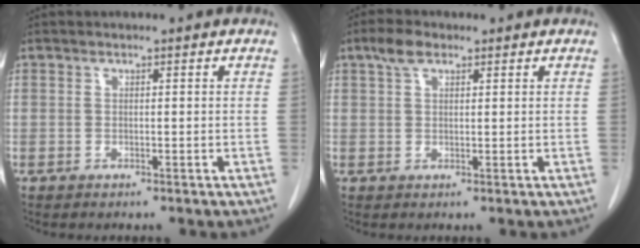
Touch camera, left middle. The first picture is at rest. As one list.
[{"total": 3.2, "force": [2.0, 1.5, 2.0], "torque": [-0.045, 0.013, 0.038]}]